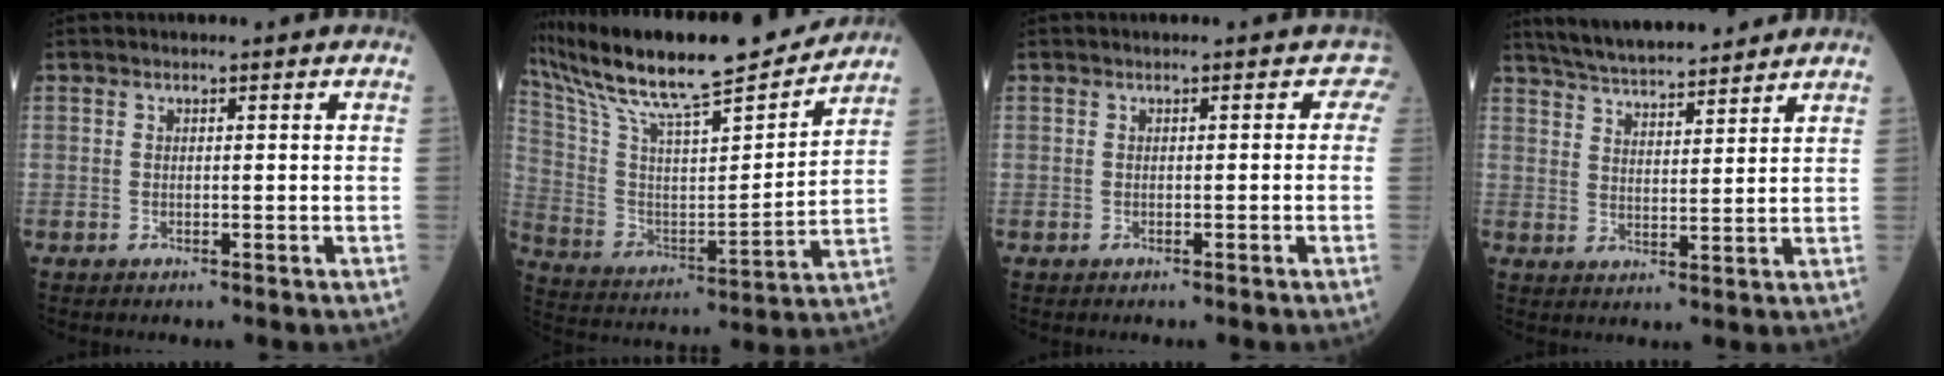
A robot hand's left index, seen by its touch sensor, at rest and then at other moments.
{"total": 23.9, "force": [20.6, 2.9, 11.8], "torque": [-0.223, 0.008, 0.336]}
{"total": 0.8, "force": [0.0, 0.7, 0.3], "torque": [0.014, 0.008, -0.007]}
{"total": 13.1, "force": [11.9, 2.0, 5.2], "torque": [-0.089, 0.014, 0.187]}